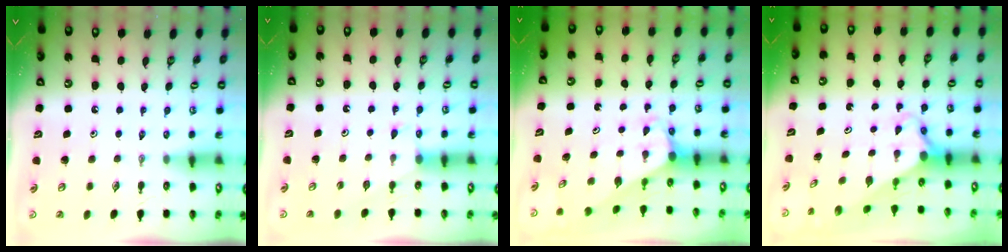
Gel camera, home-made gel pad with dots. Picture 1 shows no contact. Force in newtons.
{"total": 3.2, "press": 3.2, "slide": 0.5}
{"total": 2.9, "press": 2.9, "slide": 0.0}
{"total": 2.7, "press": 2.7, "slide": 0.2}